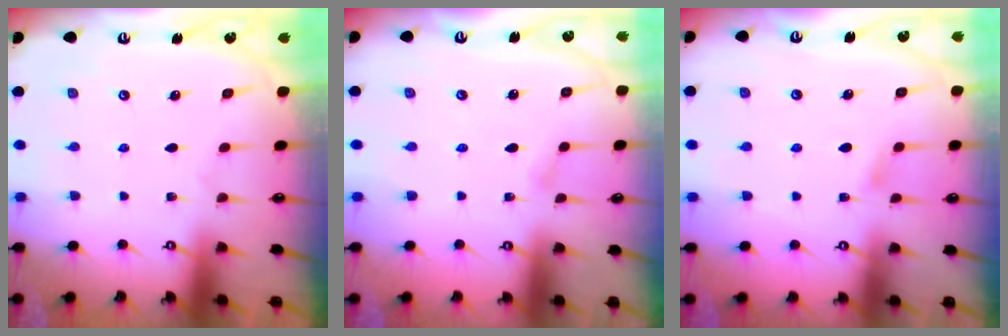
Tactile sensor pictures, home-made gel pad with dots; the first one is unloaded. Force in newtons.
{"total": 2.0, "press": 2.0, "slide": 0.3}
{"total": 5.2, "press": 5.1, "slide": 0.6}